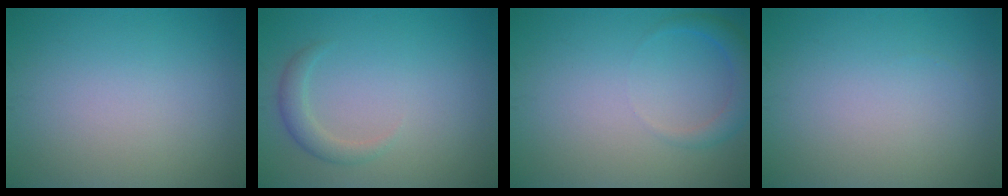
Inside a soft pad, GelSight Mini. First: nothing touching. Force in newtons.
{"total": 1.8, "press": 1.8, "slide": 0.2}
{"total": 2.2, "press": 2.2, "slide": 0.2}
{"total": 0.0}